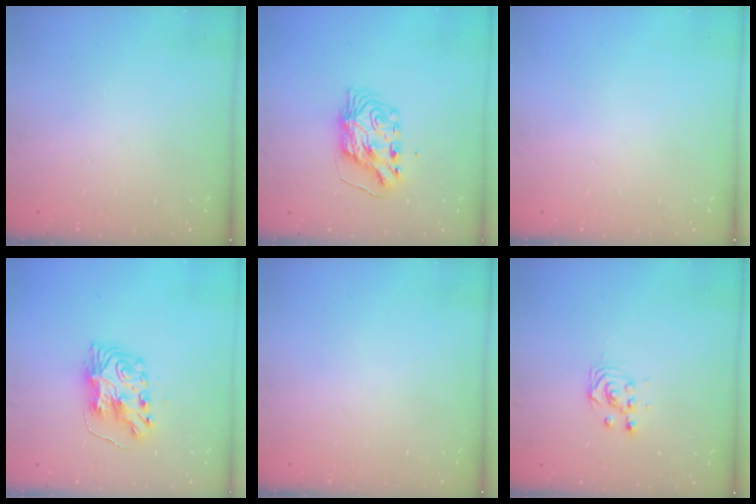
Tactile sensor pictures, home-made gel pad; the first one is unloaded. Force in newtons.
{"total": 7.2, "press": 7.2, "slide": 0.8}
{"total": 0.0}
{"total": 8.3, "press": 8.3, "slide": 0.2}
{"total": 0.0}
{"total": 3.4, "press": 3.4, "slide": 0.2}